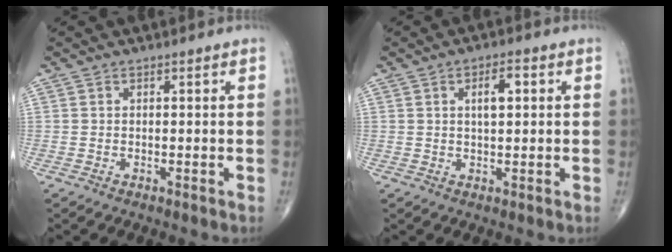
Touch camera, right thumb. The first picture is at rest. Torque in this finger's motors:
{"motor_torque": [-0.39, 1.55, 0.45, 0.30, 0.00]}